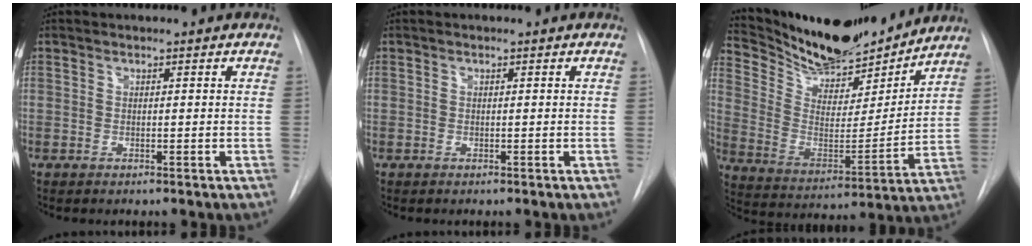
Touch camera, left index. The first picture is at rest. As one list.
[{"total": 0.0}, {"total": 19.3, "force": [17.8, 4.6, 5.9], "torque": [-0.112, -0.016, 0.298]}]